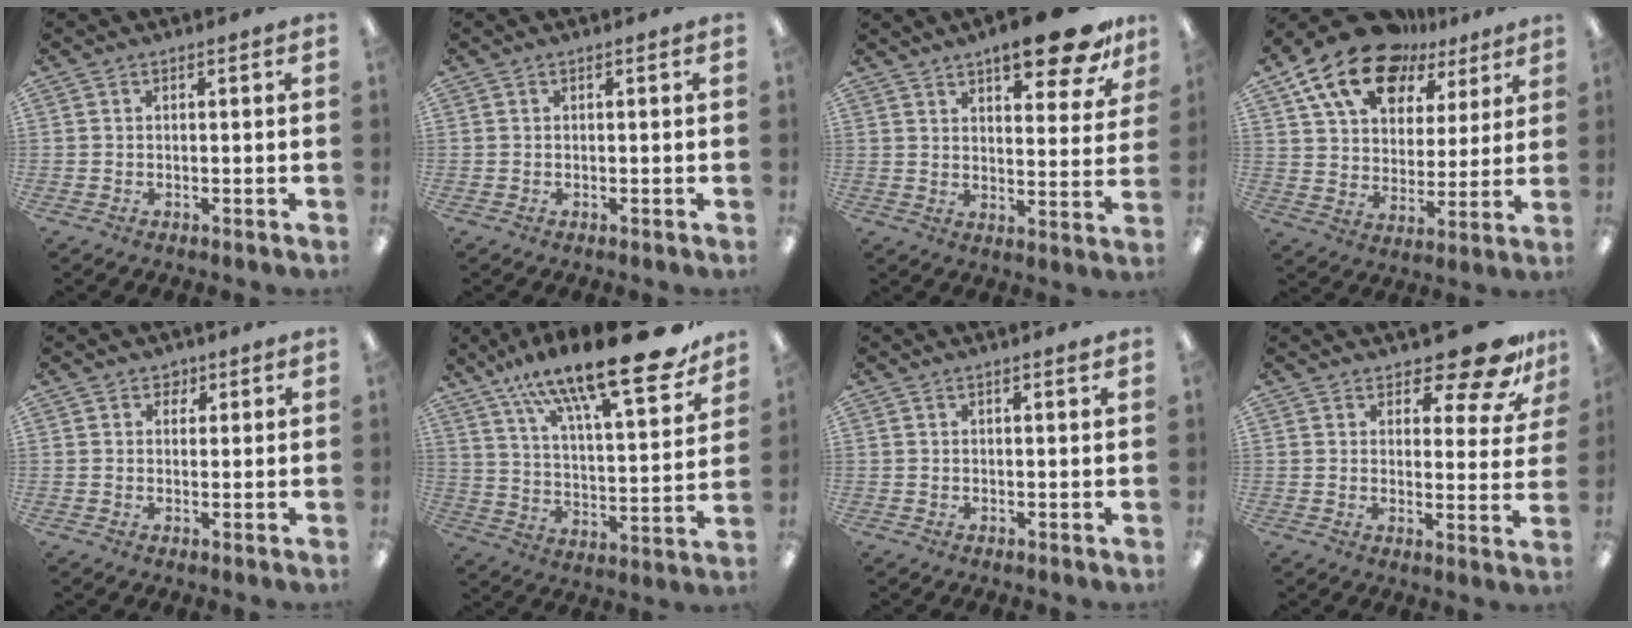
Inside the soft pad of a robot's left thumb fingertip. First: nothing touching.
{"total": 0.0}
{"total": 14.2, "force": [10.5, 3.5, 9.0], "torque": [-0.120, -0.065, 0.169]}
{"total": 17.8, "force": [11.9, 10.3, 8.3], "torque": [-0.153, -0.068, 0.215]}
{"total": 2.3, "force": [1.4, 1.8, 0.5], "torque": [0.003, -0.003, 0.023]}
{"total": 24.4, "force": [17.7, 6.5, 15.5], "torque": [-0.240, -0.117, 0.288]}
{"total": 0.9, "force": [0.7, 0.0, 0.5], "torque": [-0.010, -0.001, 0.013]}
{"total": 13.1, "force": [9.7, 4.5, 7.6], "torque": [-0.094, -0.072, 0.163]}